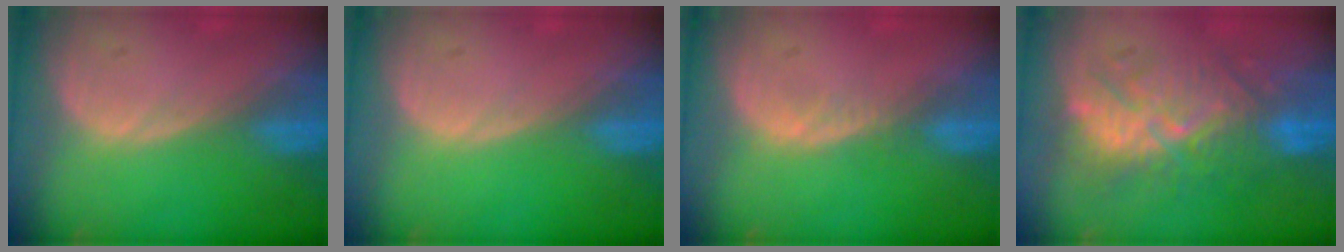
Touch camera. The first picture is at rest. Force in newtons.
{"total": 0.0}
{"total": 1.1, "press": 1.1, "slide": 0.3}
{"total": 9.8, "press": 9.7, "slide": 1.0}